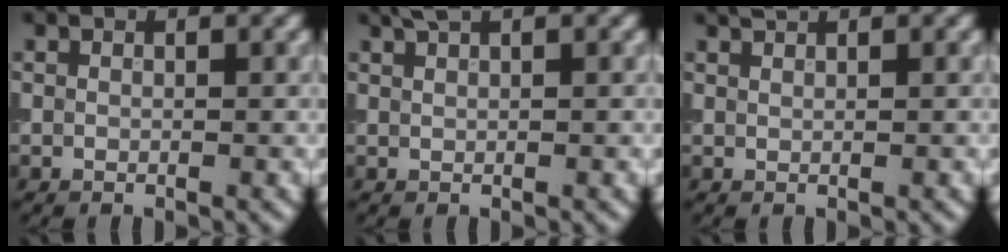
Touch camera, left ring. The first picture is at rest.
{"total": 1.2, "force": [0.9, 0.3, 0.8], "torque": [-0.012, 0.002, 0.016]}
{"total": 0.8, "force": [0.7, 0.1, 0.3], "torque": [-0.003, -0.002, 0.011]}